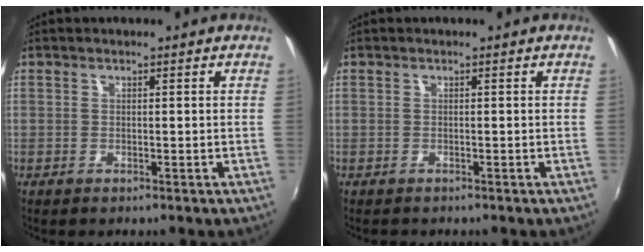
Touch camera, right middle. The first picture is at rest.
{"total": 0.6, "force": [-0.5, 0.3, 0.0], "torque": [-0.003, -0.002, -0.009]}